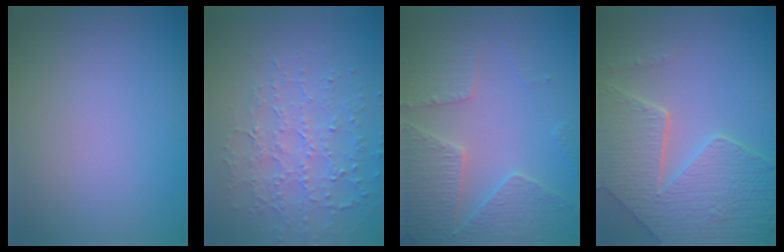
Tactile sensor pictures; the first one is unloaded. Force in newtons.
{"total": 4.8, "press": 3.5, "slide": 3.4}
{"total": 4.3, "press": 4.3, "slide": 0.6}
{"total": 8.8, "press": 6.2, "slide": 6.2}